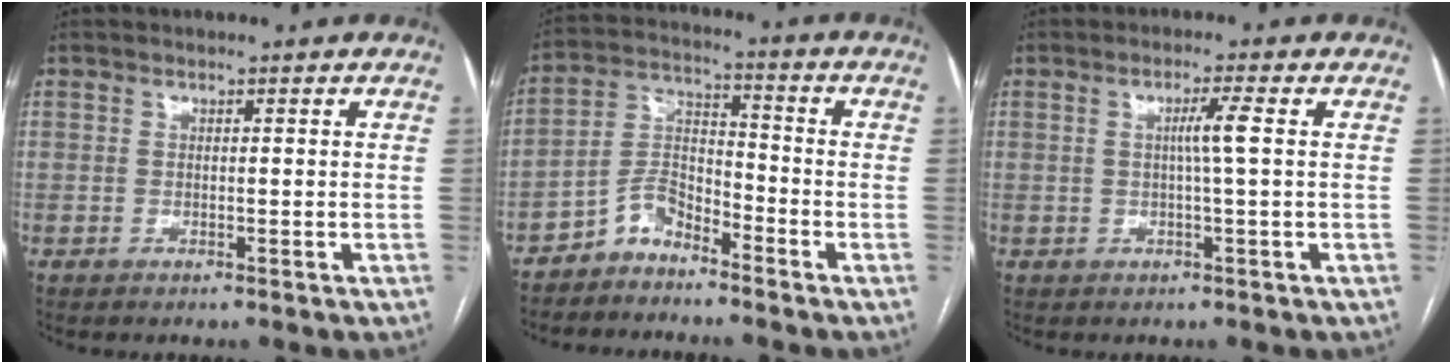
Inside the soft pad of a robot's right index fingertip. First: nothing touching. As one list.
[{"total": 5.7, "force": [-4.6, 2.4, 2.3], "torque": [-0.045, 0.012, -0.096]}, {"total": 3.3, "force": [0.4, -0.7, 3.2], "torque": [-0.060, -0.001, 0.006]}]